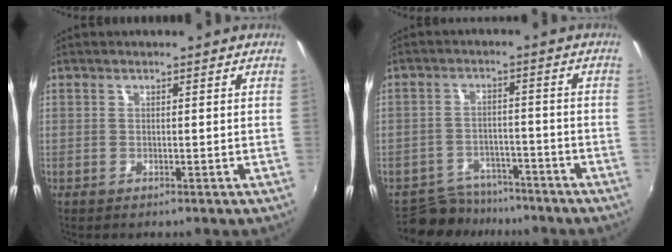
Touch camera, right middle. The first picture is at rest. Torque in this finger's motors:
{"motor_torque": [-0.43, -0.47, -0.19, -0.04]}